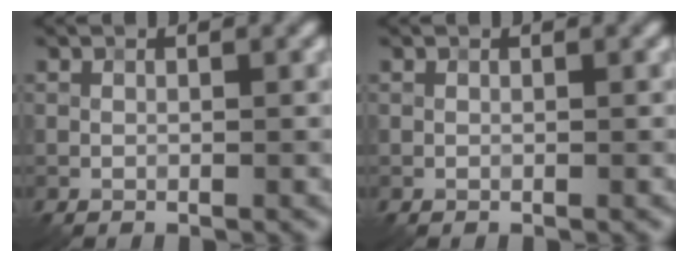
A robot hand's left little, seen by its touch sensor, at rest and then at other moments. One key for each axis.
{"total": 0.0}